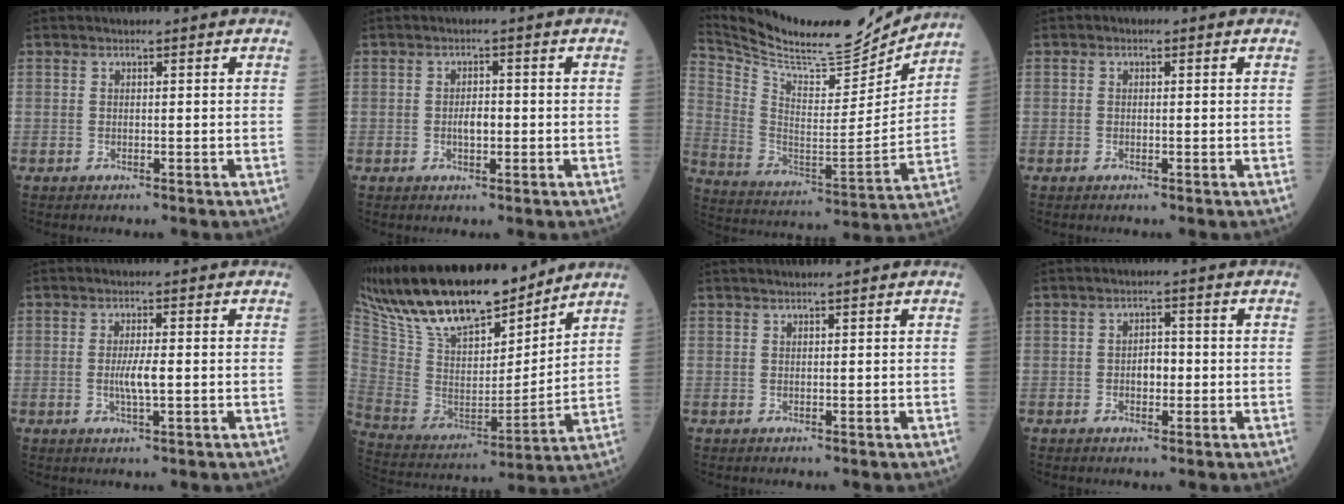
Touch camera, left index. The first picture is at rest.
{"total": 2.1, "force": [-0.6, 0.9, 1.9], "torque": [-0.032, 0.000, -0.010]}
{"total": 20.5, "force": [19.3, 2.3, 6.6], "torque": [-0.141, -0.044, 0.308]}
{"total": 0.7, "force": [-0.1, 0.6, 0.3], "torque": [-0.004, -0.002, -0.009]}
{"total": 3.3, "force": [-0.5, 0.2, 3.2], "torque": [-0.064, -0.008, -0.010]}
{"total": 23.1, "force": [18.5, 6.8, 12.1], "torque": [-0.234, 0.012, 0.329]}
{"total": 2.5, "force": [2.2, 0.0, 1.1], "torque": [-0.008, 0.016, 0.031]}
{"total": 2.6, "force": [-0.6, 1.4, 2.0], "torque": [-0.028, 0.003, -0.012]}